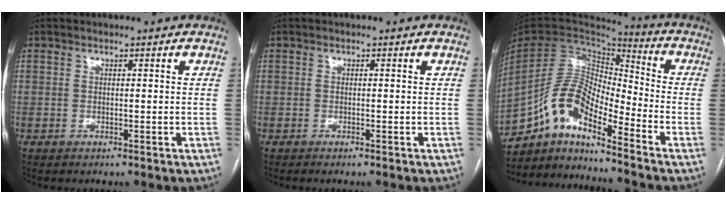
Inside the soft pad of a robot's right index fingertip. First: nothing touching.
{"total": 0.5, "force": [-0.4, -0.1, 0.3], "torque": [-0.008, -0.001, -0.009]}
{"total": 13.2, "force": [-9.4, 3.4, 8.6], "torque": [-0.168, 0.027, -0.172]}